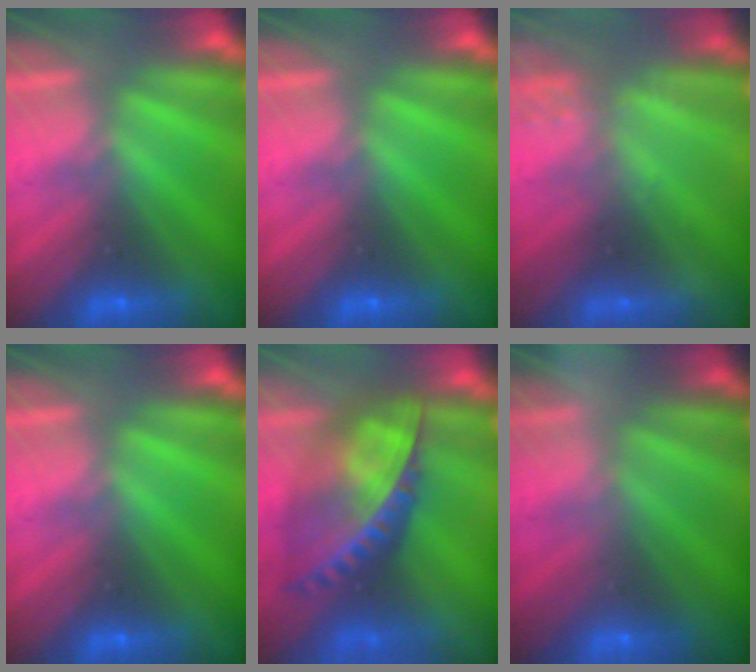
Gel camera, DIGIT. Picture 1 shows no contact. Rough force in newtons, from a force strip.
{"total": 0.0}
{"total": 2.2}
{"total": 0.0}
{"total": 7.5}
{"total": 2.1}